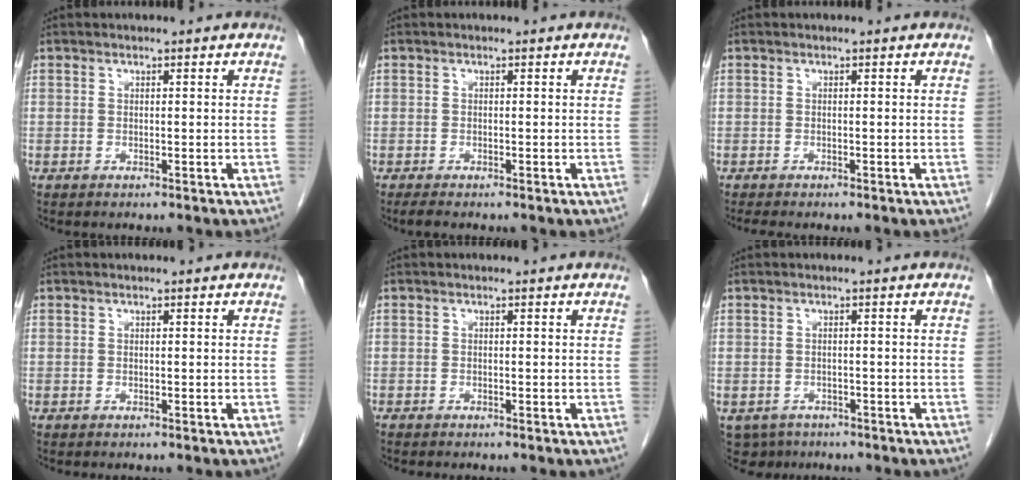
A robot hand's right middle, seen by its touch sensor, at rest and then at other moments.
{"total": 1.3, "force": [-1.1, 0.3, 0.7], "torque": [-0.020, -0.005, -0.015]}
{"total": 1.8, "force": [-1.5, 0.3, 0.9], "torque": [-0.017, -0.005, -0.020]}
{"total": 0.0}
{"total": 0.6, "force": [-0.6, 0.1, 0.2], "torque": [-0.005, -0.001, -0.010]}
{"total": 4.4, "force": [-3.0, 3.1, 0.6], "torque": [-0.007, 0.000, -0.042]}